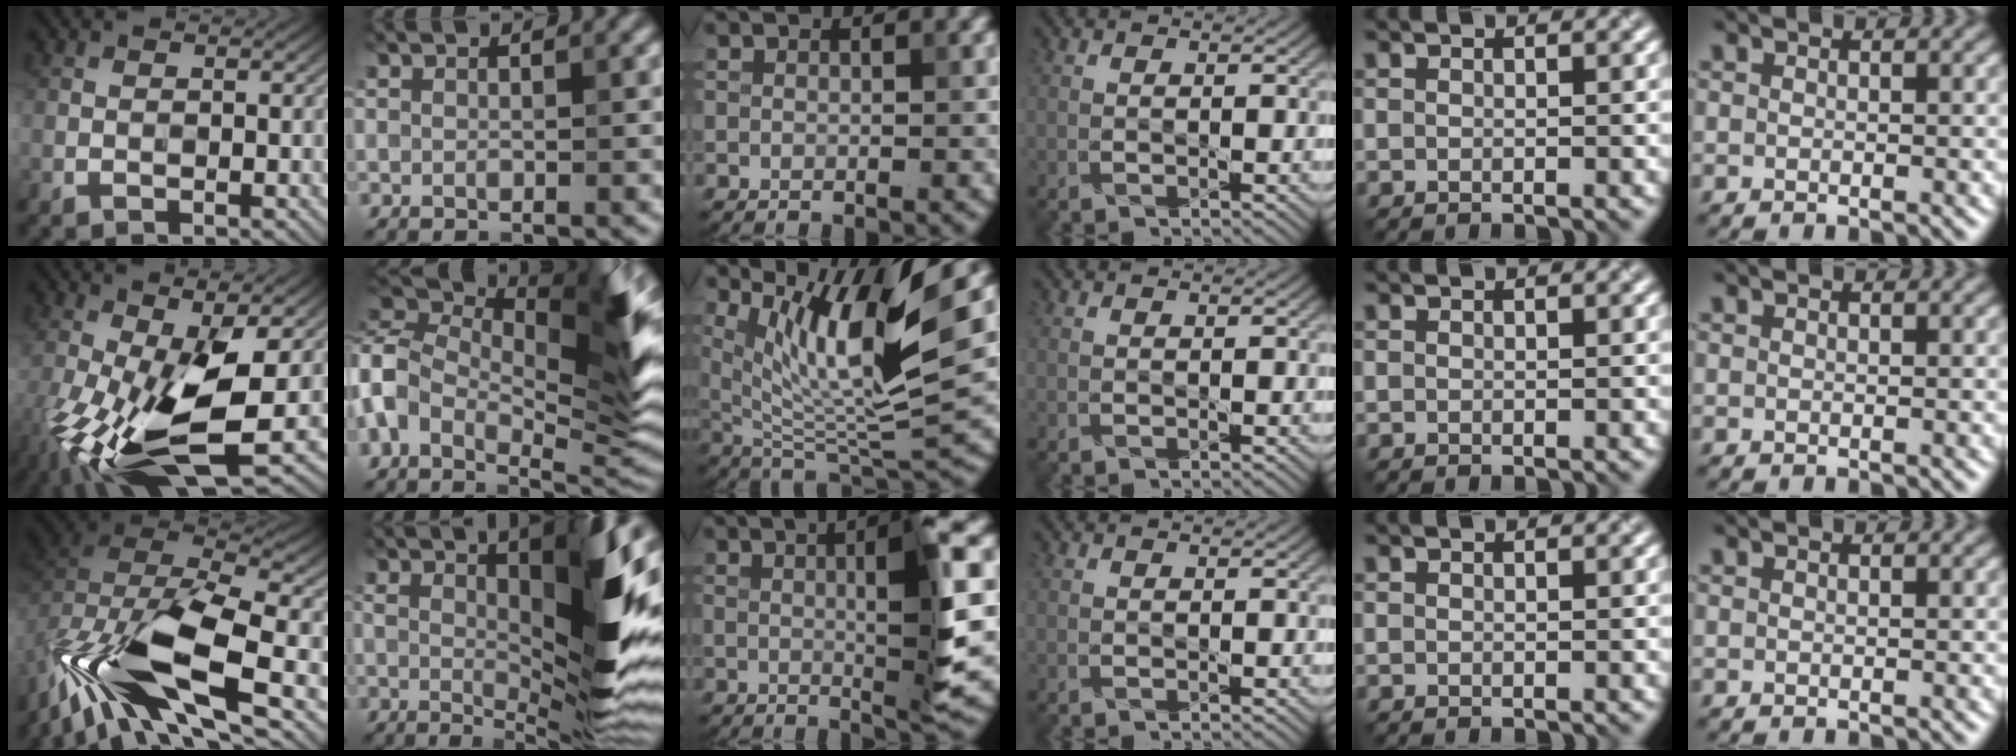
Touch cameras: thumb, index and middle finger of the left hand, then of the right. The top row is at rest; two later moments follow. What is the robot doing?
{"motion": "shake", "object": "box of matches"}